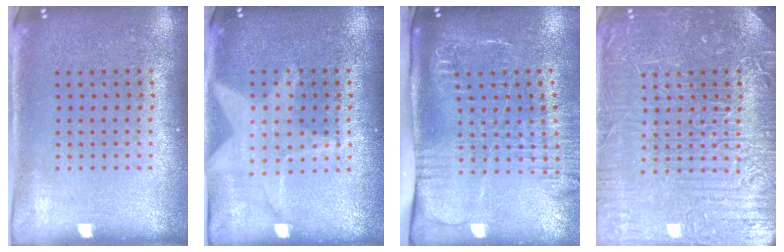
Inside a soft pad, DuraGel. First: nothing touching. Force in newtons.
{"total": 1.3, "press": 1.3, "slide": 0.2}
{"total": 2.7, "press": 2.1, "slide": 1.7}
{"total": 7.6, "press": 7.6, "slide": 0.9}